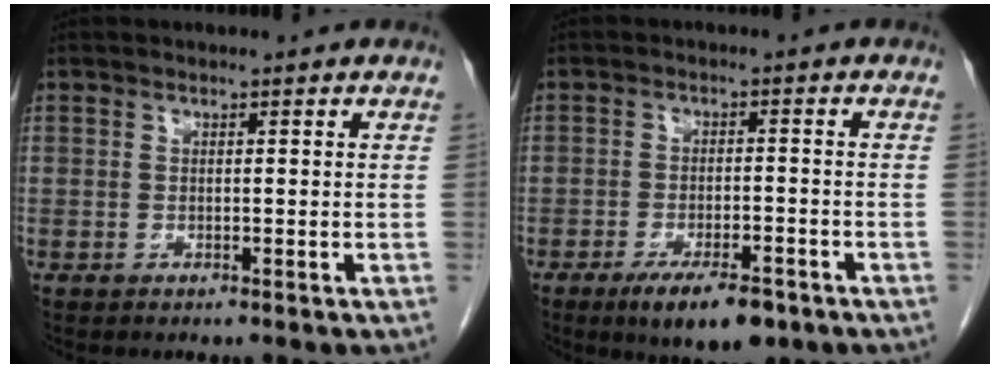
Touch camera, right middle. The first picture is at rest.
{"total": 8.1, "force": [-5.2, 2.6, 5.6], "torque": [-0.086, -0.008, -0.077]}